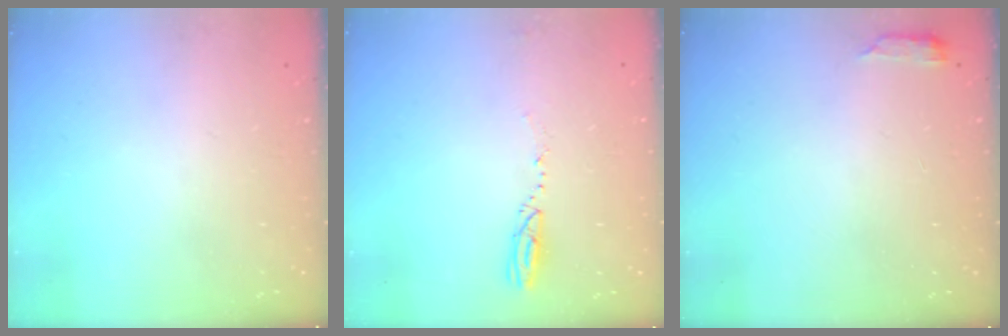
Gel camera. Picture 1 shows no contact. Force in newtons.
{"total": 3.3, "press": 3.1, "slide": 1.2}
{"total": 2.6, "press": 2.6, "slide": 0.5}